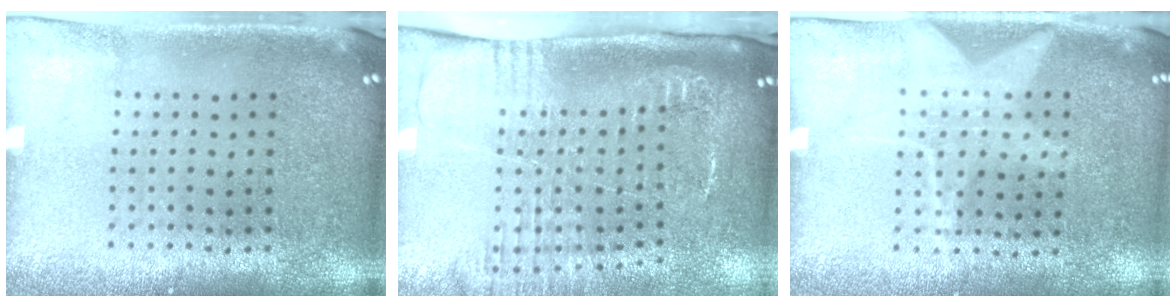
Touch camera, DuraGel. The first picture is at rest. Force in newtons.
{"total": 2.7, "press": 2.1, "slide": 1.7}
{"total": 1.2, "press": 1.2, "slide": 0.2}